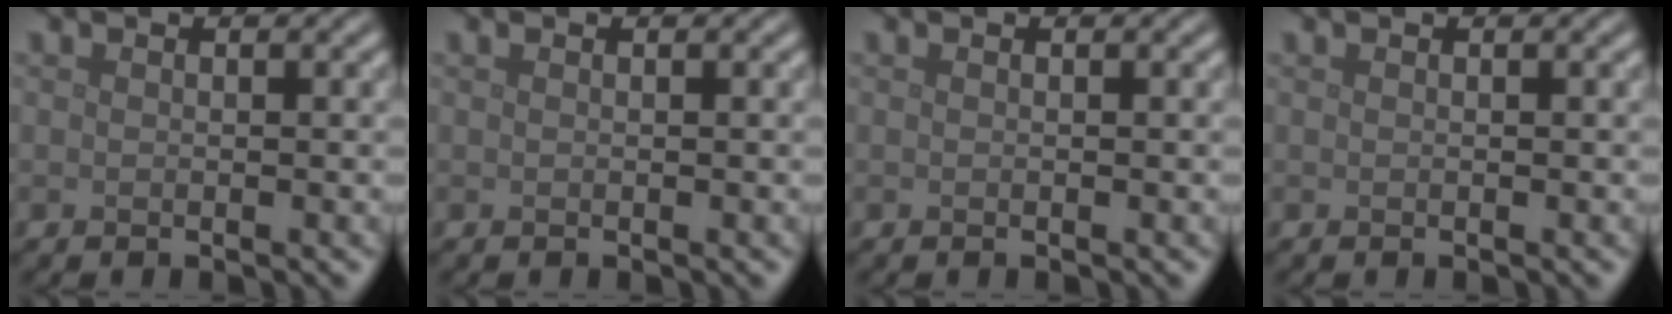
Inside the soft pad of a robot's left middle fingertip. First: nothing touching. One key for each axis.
{"total": 0.0}
{"total": 0.0}
{"total": 0.0}